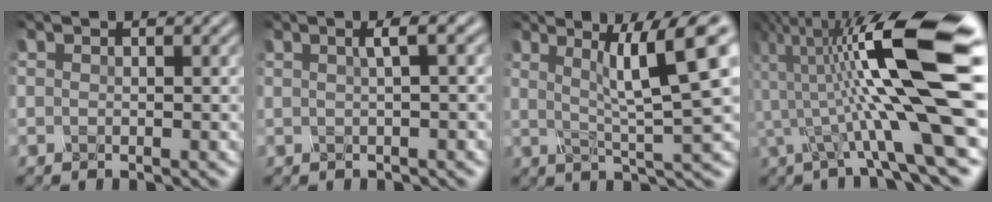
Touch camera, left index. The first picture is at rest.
{"total": 1.8, "force": [0.3, 0.0, 1.7], "torque": [-0.023, 0.008, 0.017]}
{"total": 7.7, "force": [2.1, 0.5, 7.3], "torque": [-0.110, 0.010, 0.054]}
{"total": 12.6, "force": [-0.6, 1.9, 12.5], "torque": [-0.219, 0.015, 0.001]}